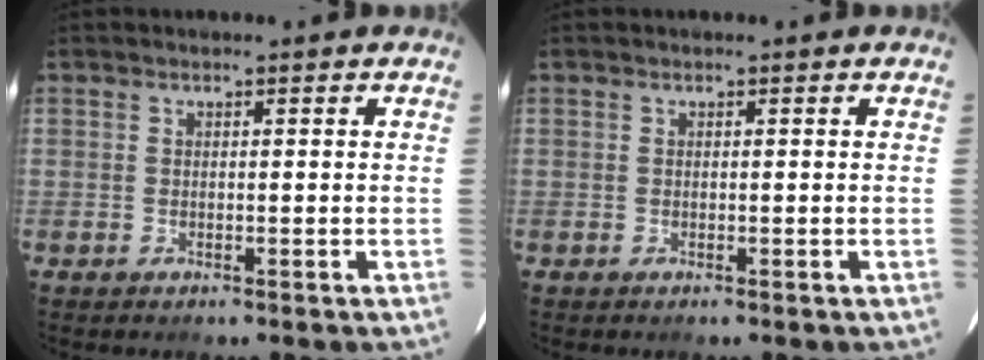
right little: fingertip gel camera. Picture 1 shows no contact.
{"total": 0.0}